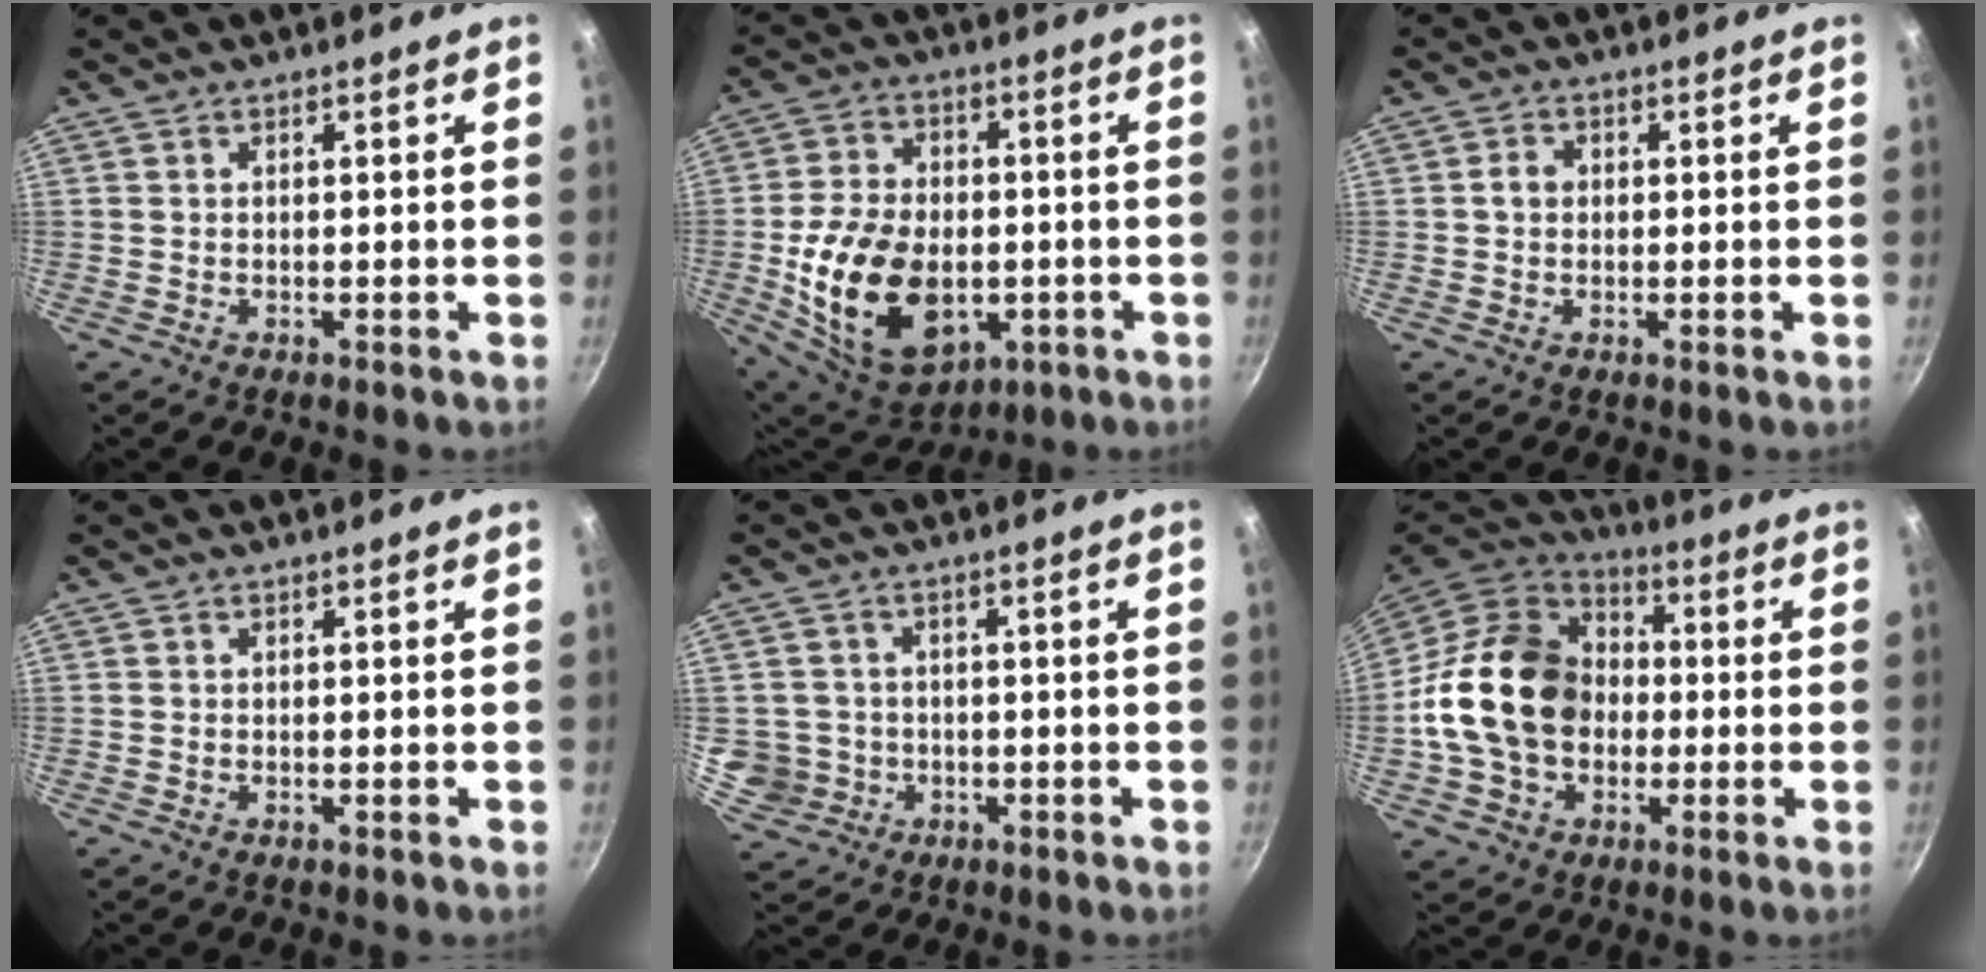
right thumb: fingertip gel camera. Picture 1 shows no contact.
{"total": 18.5, "force": [-3.4, 12.6, 13.1], "torque": [-0.209, 0.005, -0.036]}
{"total": 2.4, "force": [0.2, 2.0, 1.3], "torque": [-0.014, 0.007, 0.001]}
{"total": 0.0}
{"total": 6.2, "force": [-0.8, 6.0, 1.3], "torque": [-0.006, 0.012, -0.002]}
{"total": 20.1, "force": [-1.2, 15.6, 12.6], "torque": [-0.202, 0.038, -0.026]}